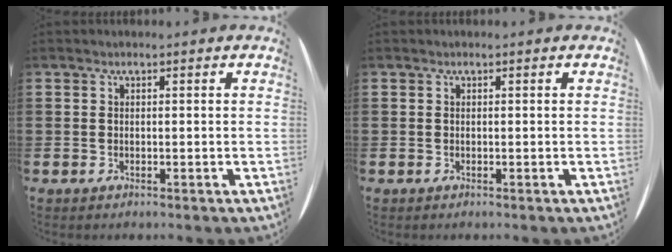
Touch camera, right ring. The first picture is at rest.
{"total": 0.0}